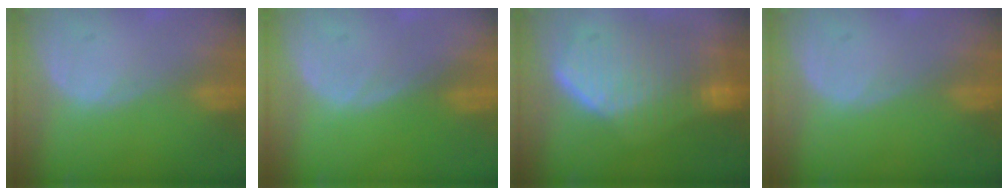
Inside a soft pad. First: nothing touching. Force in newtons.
{"total": 0.0}
{"total": 10.6, "press": 9.2, "slide": 5.2}
{"total": 0.0}